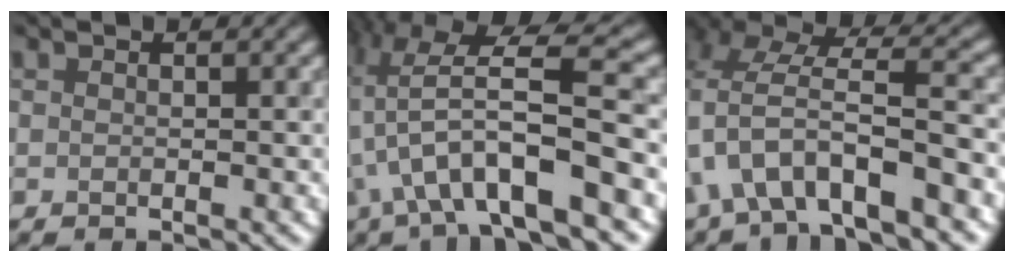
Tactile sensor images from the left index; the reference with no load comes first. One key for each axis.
{"total": 9.5, "fx": -2.4, "fy": 3.0, "fz": 8.7, "tx": -0.150, "ty": 0.016, "tz": -0.044}
{"total": 8.1, "fx": -2.1, "fy": 3.2, "fz": 7.1, "tx": -0.132, "ty": 0.018, "tz": -0.043}